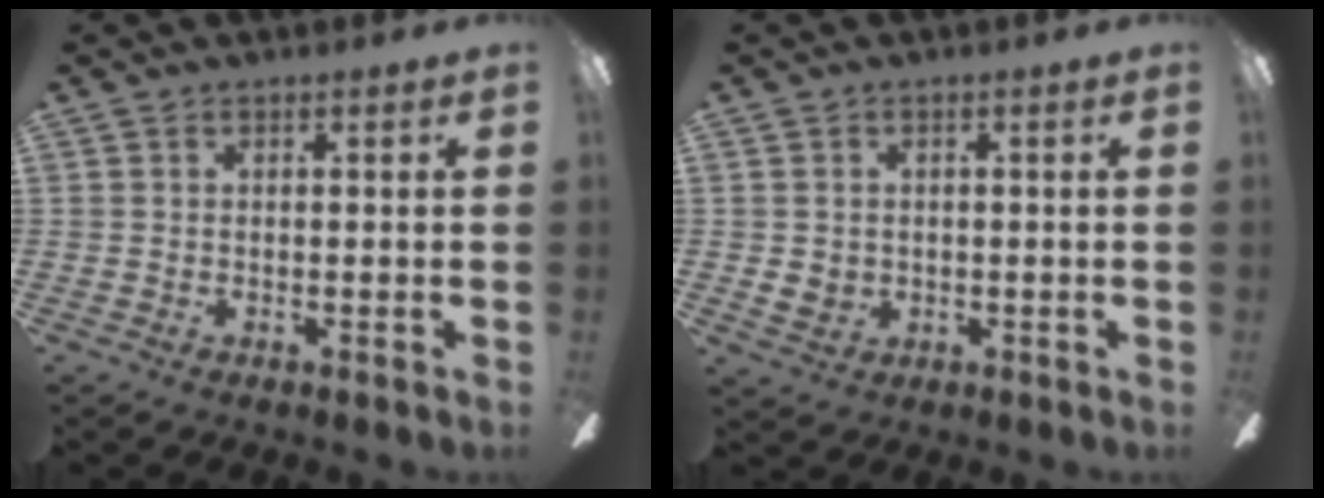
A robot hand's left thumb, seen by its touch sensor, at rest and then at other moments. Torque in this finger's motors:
{"motor_torque": [0.07, 0.07, -0.17, 0.09, 0.02]}